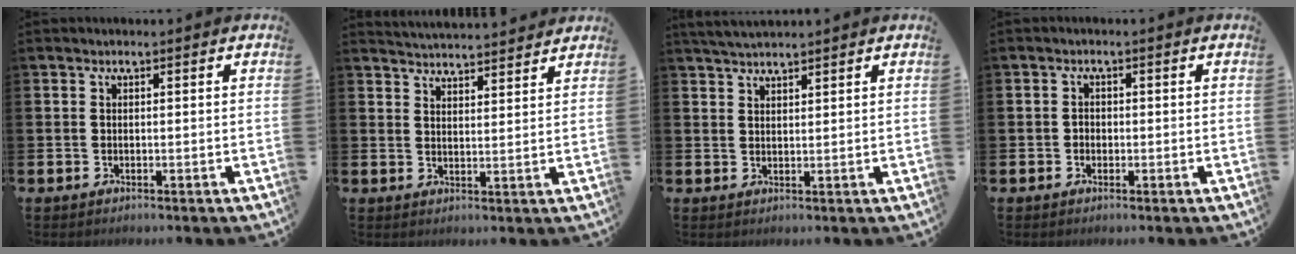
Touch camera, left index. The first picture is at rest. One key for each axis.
{"total": 4.3, "fx": 4.3, "fy": 0.1, "fz": -0.2, "tx": 0.000, "ty": -0.030, "tz": 0.076}
{"total": 2.9, "fx": 2.8, "fy": 0.4, "fz": 0.7, "tx": -0.012, "ty": -0.010, "tz": 0.050}
{"total": 1.2, "fx": -0.4, "fy": 1.1, "fz": 0.4, "tx": -0.003, "ty": 0.003, "tz": -0.011}